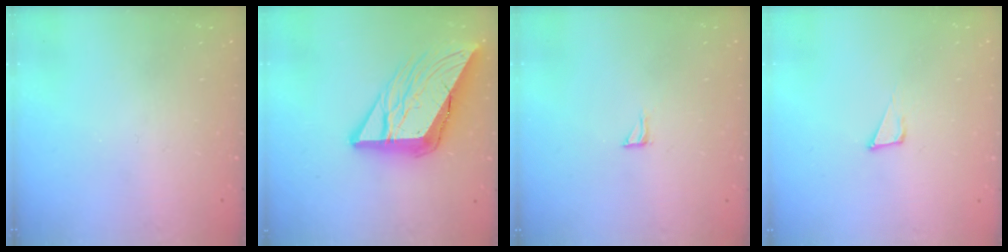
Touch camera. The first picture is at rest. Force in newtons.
{"total": 17.8, "press": 17.7, "slide": 2.2}
{"total": 3.6, "press": 3.6, "slide": 0.4}
{"total": 4.3, "press": 4.3, "slide": 0.1}